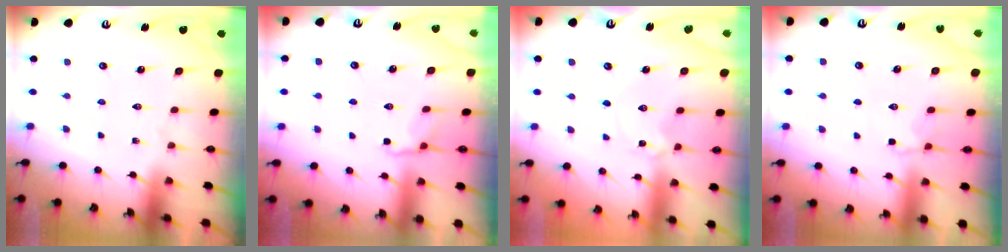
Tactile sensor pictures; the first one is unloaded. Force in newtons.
{"total": 2.7, "press": 2.1, "slide": 1.7}
{"total": 1.9, "press": 1.9, "slide": 0.2}
{"total": 2.7, "press": 2.3, "slide": 1.4}